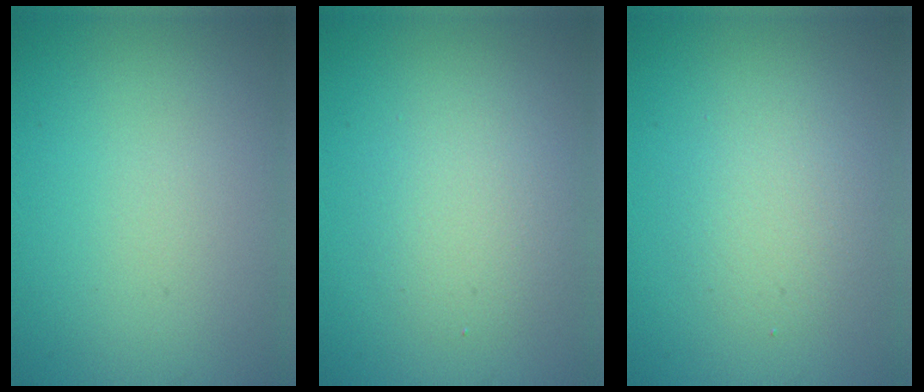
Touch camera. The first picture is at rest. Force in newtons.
{"total": 2.8, "press": 2.8, "slide": 0.2}
{"total": 2.6, "press": 2.6, "slide": 0.2}